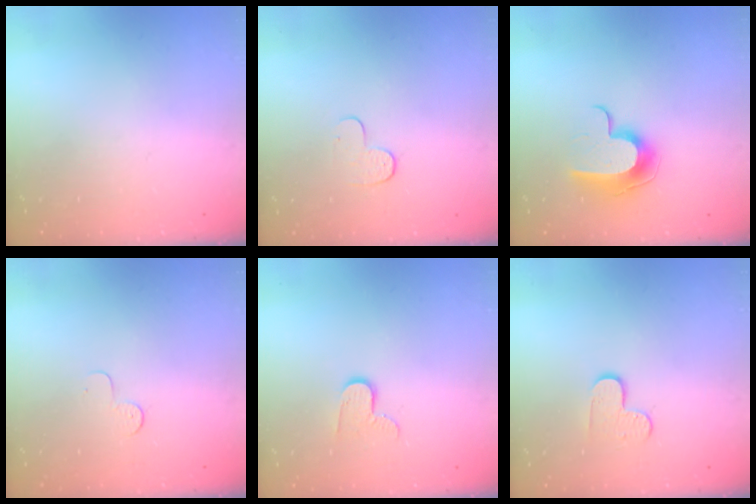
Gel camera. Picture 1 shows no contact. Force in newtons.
{"total": 3.9, "press": 3.8, "slide": 0.4}
{"total": 10.3, "press": 10.3, "slide": 0.3}
{"total": 3.6, "press": 3.5, "slide": 0.3}
{"total": 6.4, "press": 6.4, "slide": 0.5}
{"total": 7.4, "press": 7.4, "slide": 0.7}